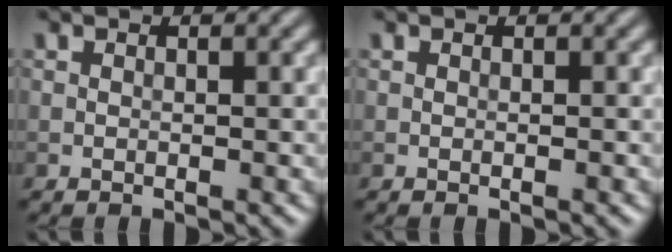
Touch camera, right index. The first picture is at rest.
{"total": 0.0}